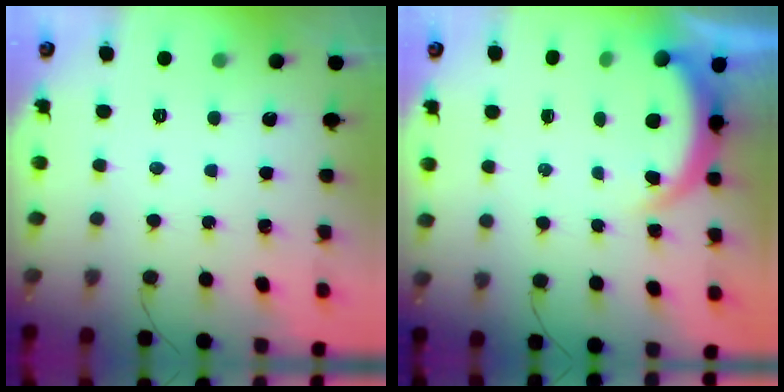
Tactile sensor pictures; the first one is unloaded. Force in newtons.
{"total": 5.5, "press": 5.5, "slide": 0.4}